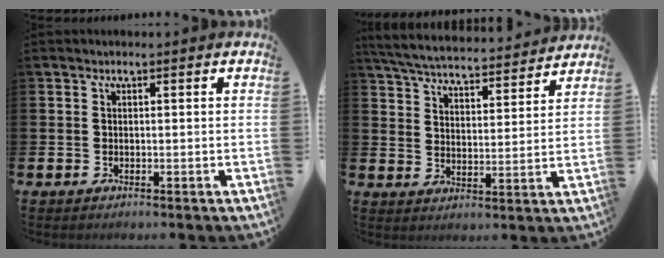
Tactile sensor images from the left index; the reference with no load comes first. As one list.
[{"total": 5.7, "force": [5.6, 0.7, 1.1], "torque": [-0.047, -0.043, 0.095]}]